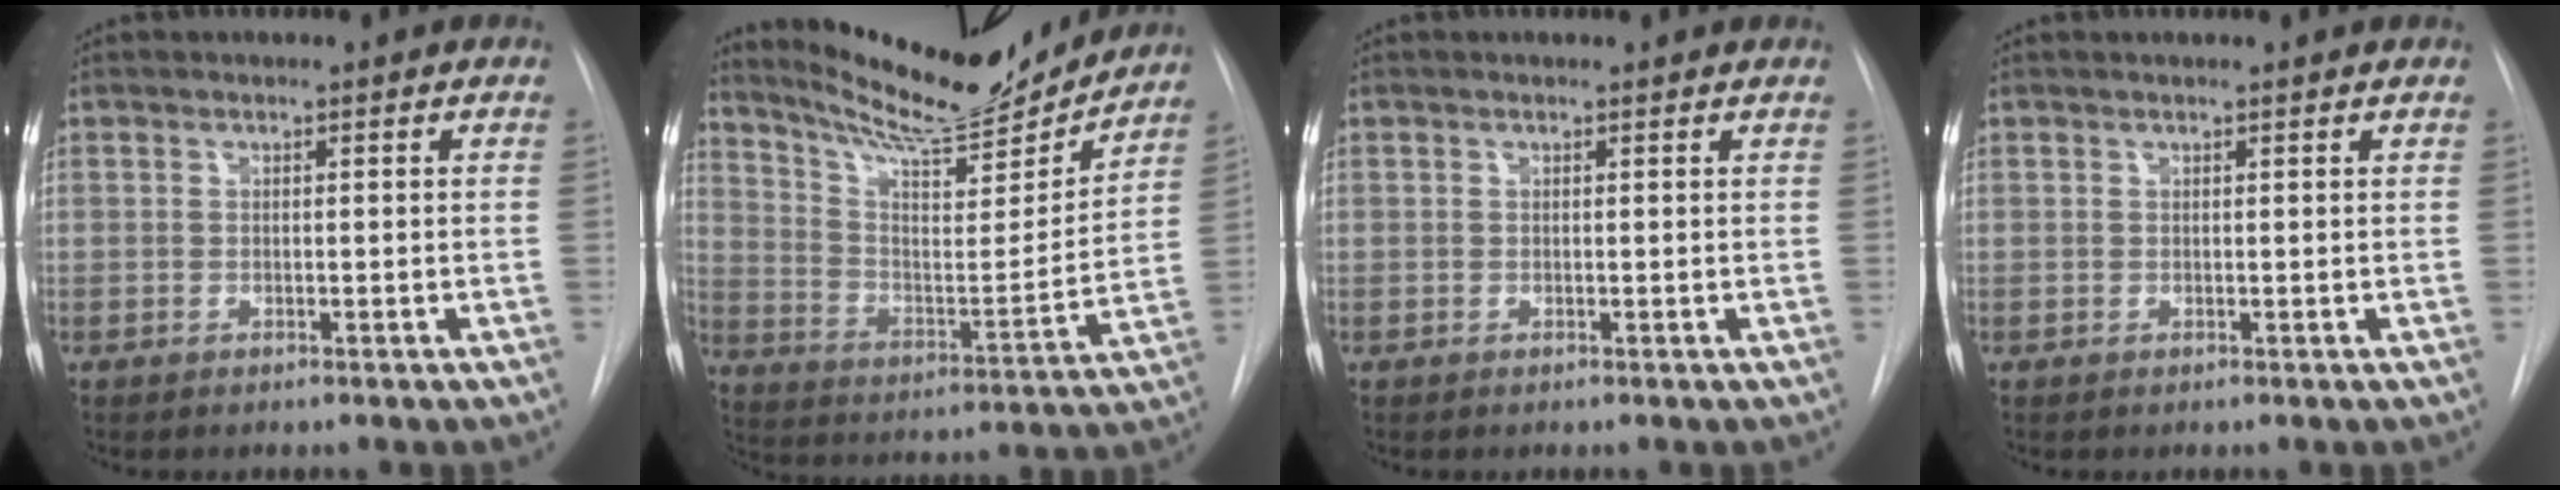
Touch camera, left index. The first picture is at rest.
{"total": 19.2, "force": [17.9, 2.2, 6.7], "torque": [-0.119, -0.032, 0.277]}
{"total": 1.5, "force": [1.5, 0.1, 0.1], "torque": [-0.011, 0.006, 0.014]}
{"total": 2.3, "force": [2.2, 0.0, 0.7], "torque": [-0.011, 0.015, 0.025]}